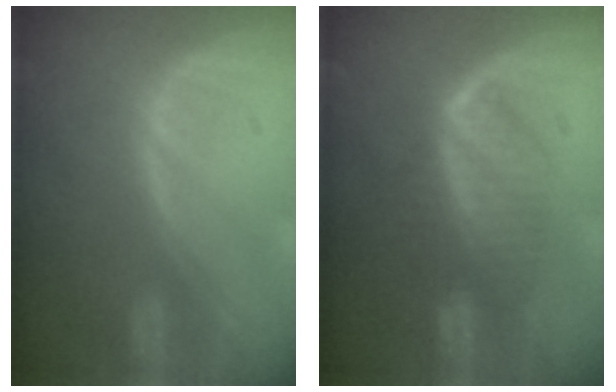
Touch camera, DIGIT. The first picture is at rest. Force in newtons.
{"total": 6.5, "press": 6.2, "slide": 1.8}